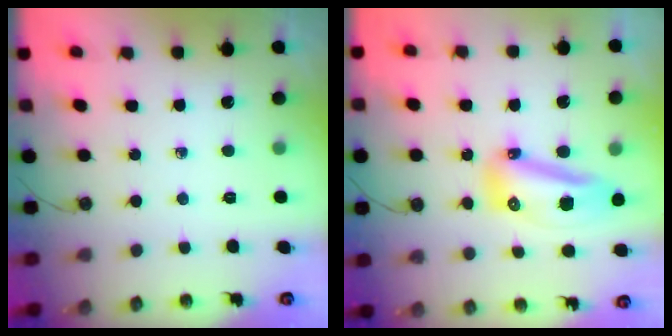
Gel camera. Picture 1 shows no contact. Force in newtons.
{"total": 13.9, "press": 13.8, "slide": 1.8}